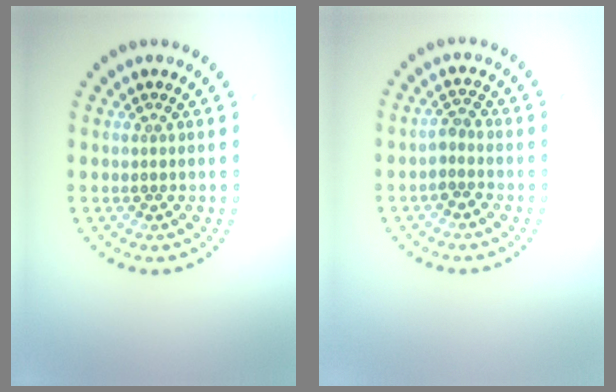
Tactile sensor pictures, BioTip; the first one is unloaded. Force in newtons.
{"total": 1.6, "press": 1.4, "slide": 0.9}